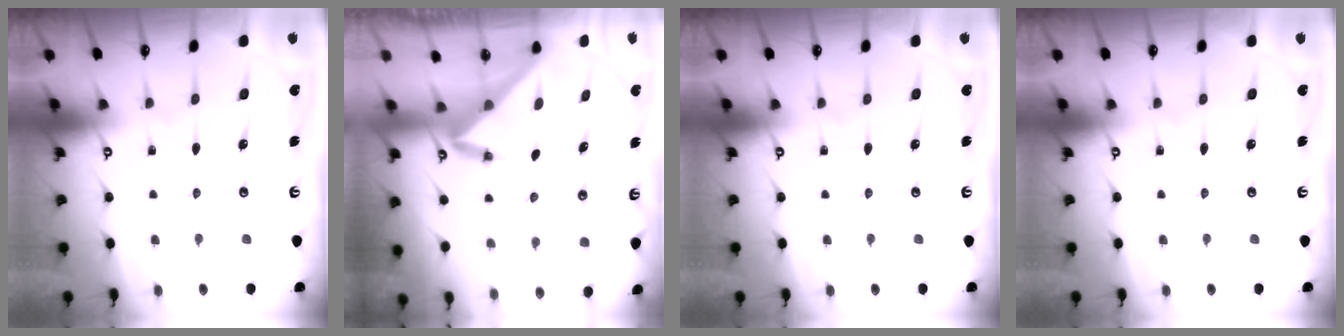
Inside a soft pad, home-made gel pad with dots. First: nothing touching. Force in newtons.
{"total": 3.6, "press": 3.5, "slide": 0.3}
{"total": 0.0}
{"total": 0.0}